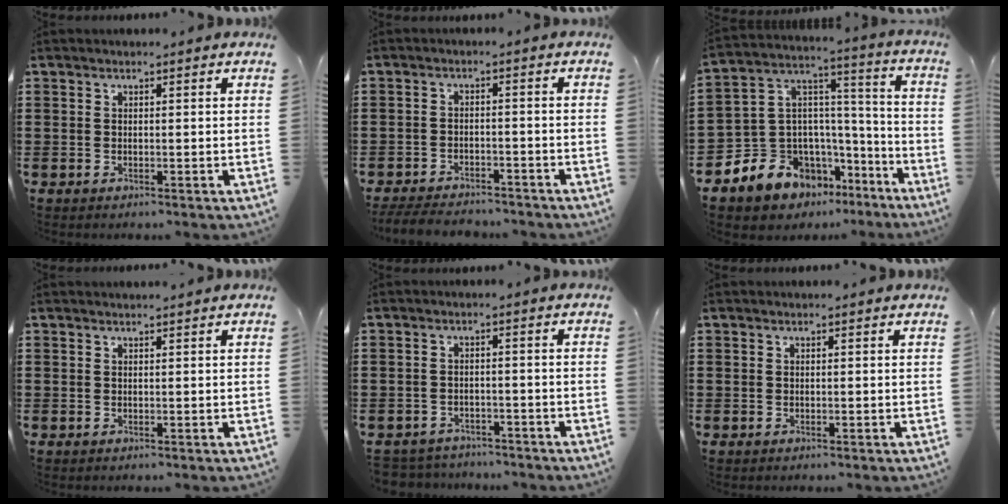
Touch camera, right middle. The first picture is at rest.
{"total": 4.1, "force": [-3.9, 0.8, 0.6], "torque": [-0.016, 0.003, -0.084]}
{"total": 8.7, "force": [-6.4, 6.0, -0.1], "torque": [-0.043, -0.015, -0.125]}
{"total": 0.5, "force": [0.5, 0.0, 0.0], "torque": [-0.002, 0.000, 0.010]}
{"total": 2.9, "force": [-2.9, 0.6, -0.3], "torque": [-0.002, 0.001, -0.064]}
{"total": 0.0}